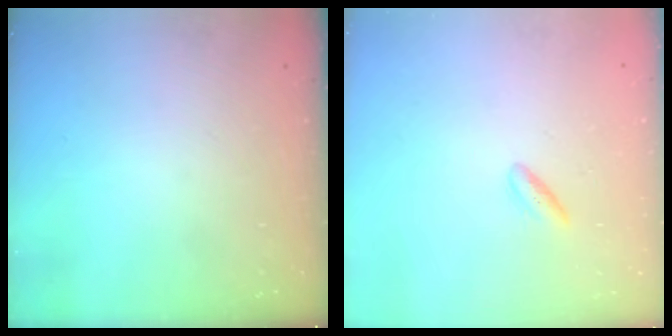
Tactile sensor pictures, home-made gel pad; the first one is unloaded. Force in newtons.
{"total": 2.5, "press": 2.2, "slide": 1.1}